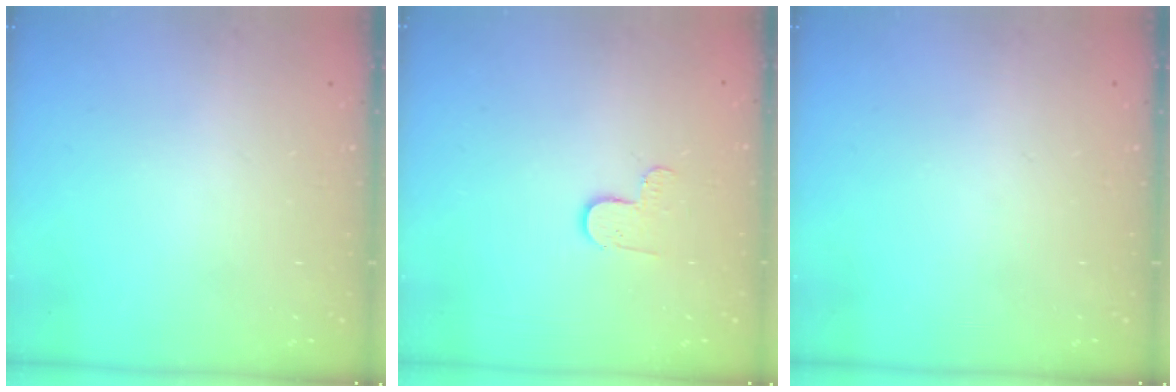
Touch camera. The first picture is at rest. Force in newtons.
{"total": 5.5, "press": 5.5, "slide": 0.5}
{"total": 0.0}